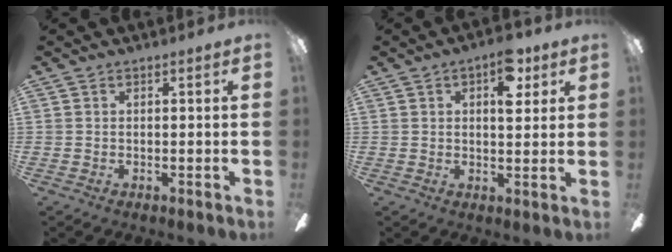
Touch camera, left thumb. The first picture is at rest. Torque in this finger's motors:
{"motor_torque": [0.15, 0.12, -0.29, 0.11, 0.09]}